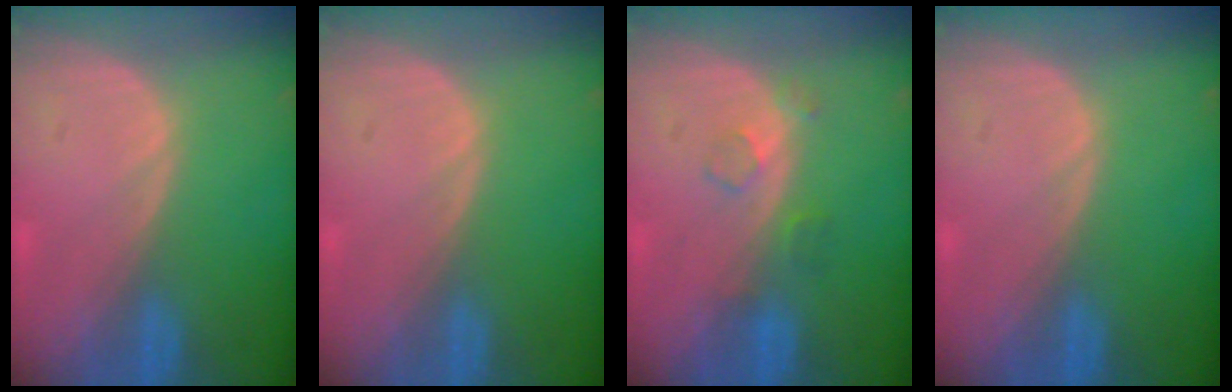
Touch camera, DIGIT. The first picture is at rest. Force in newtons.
{"total": 0.0}
{"total": 2.5, "press": 2.5, "slide": 0.3}
{"total": 0.0}